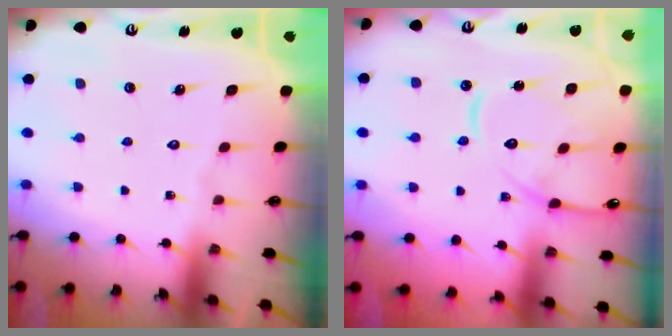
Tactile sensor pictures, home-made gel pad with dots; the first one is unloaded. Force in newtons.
{"total": 12.5, "press": 12.5, "slide": 1.0}